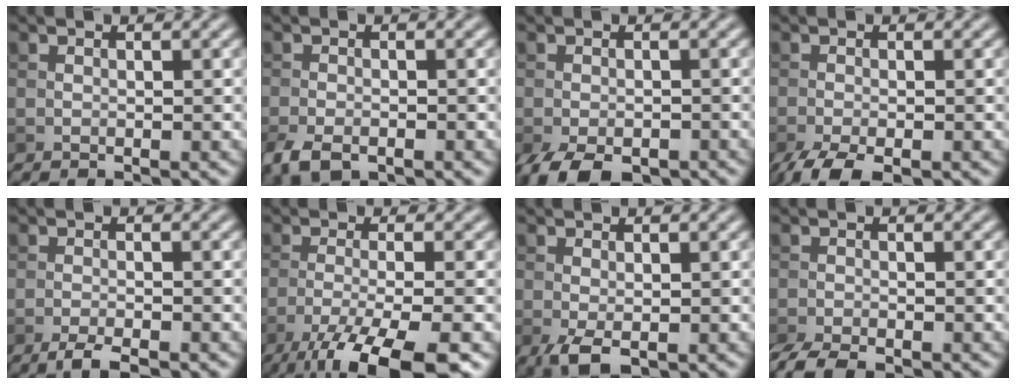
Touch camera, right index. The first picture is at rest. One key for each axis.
{"total": 3.2, "fx": -2.0, "fy": 1.6, "fz": 2.0, "tx": -0.039, "ty": -0.007, "tz": -0.040}
{"total": 4.9, "fx": -3.4, "fy": 2.1, "fz": 2.9, "tx": -0.047, "ty": -0.012, "tz": -0.054}
{"total": 3.8, "fx": -2.7, "fy": 1.0, "fz": 2.5, "tx": -0.047, "ty": -0.009, "tz": -0.052}
{"total": 2.3, "fx": -1.8, "fy": 0.4, "fz": 1.5, "tx": -0.031, "ty": -0.002, "tz": -0.038}
{"total": 8.9, "fx": -5.4, "fy": 2.2, "fz": 6.8, "tx": -0.105, "ty": -0.009, "tz": -0.103}
{"total": 2.3, "fx": -0.8, "fy": 0.9, "fz": 1.9, "tx": -0.043, "ty": -0.007, "tz": -0.016}
{"total": 3.6, "fx": -2.9, "fy": 0.9, "fz": 1.8, "tx": -0.033, "ty": -0.012, "tz": -0.061}